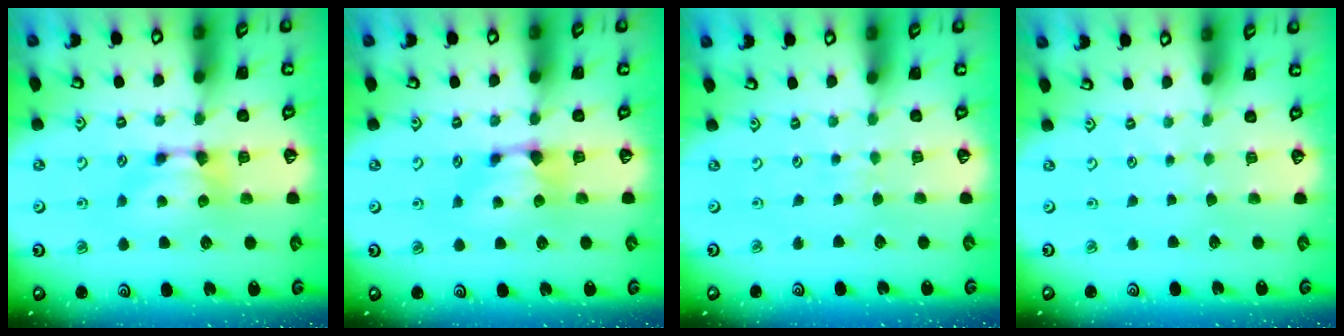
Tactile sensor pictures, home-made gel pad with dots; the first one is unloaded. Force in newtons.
{"total": 1.0, "press": 0.7, "slide": 0.6}
{"total": 4.6, "press": 4.6, "slide": 0.4}
{"total": 7.2, "press": 7.1, "slide": 0.6}